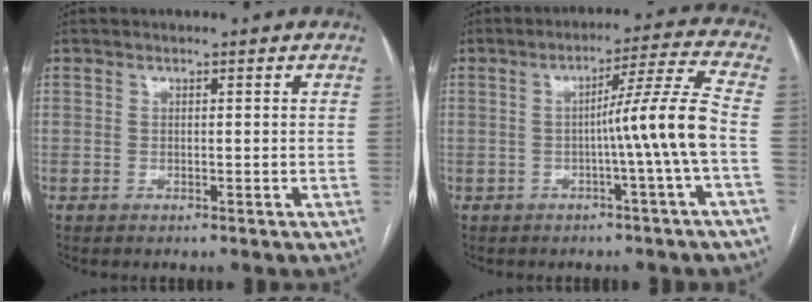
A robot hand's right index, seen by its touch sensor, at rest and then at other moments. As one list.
[{"total": 8.8, "force": [-1.8, -2.3, 8.3], "torque": [-0.123, 0.014, -0.026]}]